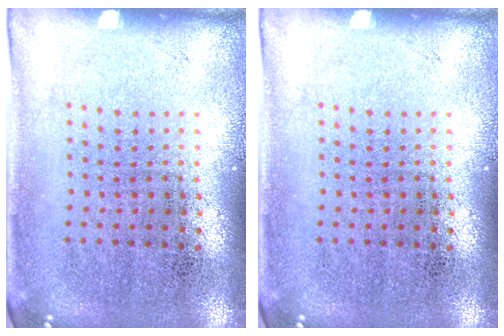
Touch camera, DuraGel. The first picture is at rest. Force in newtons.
{"total": 0.0}